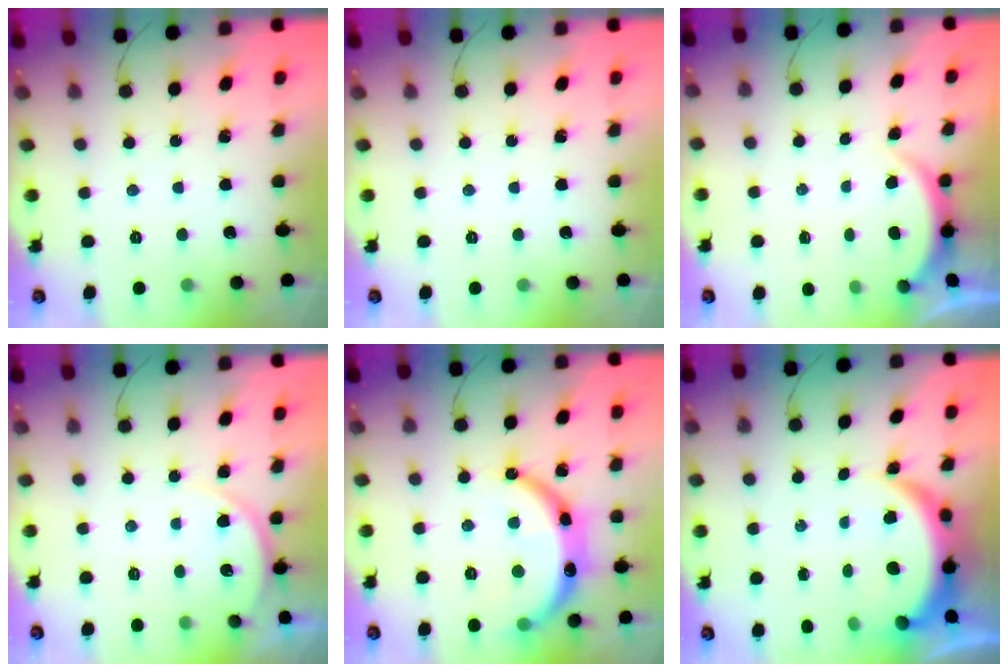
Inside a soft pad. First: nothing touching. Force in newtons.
{"total": 0.0}
{"total": 2.3, "press": 2.2, "slide": 0.5}
{"total": 5.4, "press": 5.4, "slide": 0.6}
{"total": 16.1, "press": 16.1, "slide": 0.4}
{"total": 7.4, "press": 7.3, "slide": 1.0}